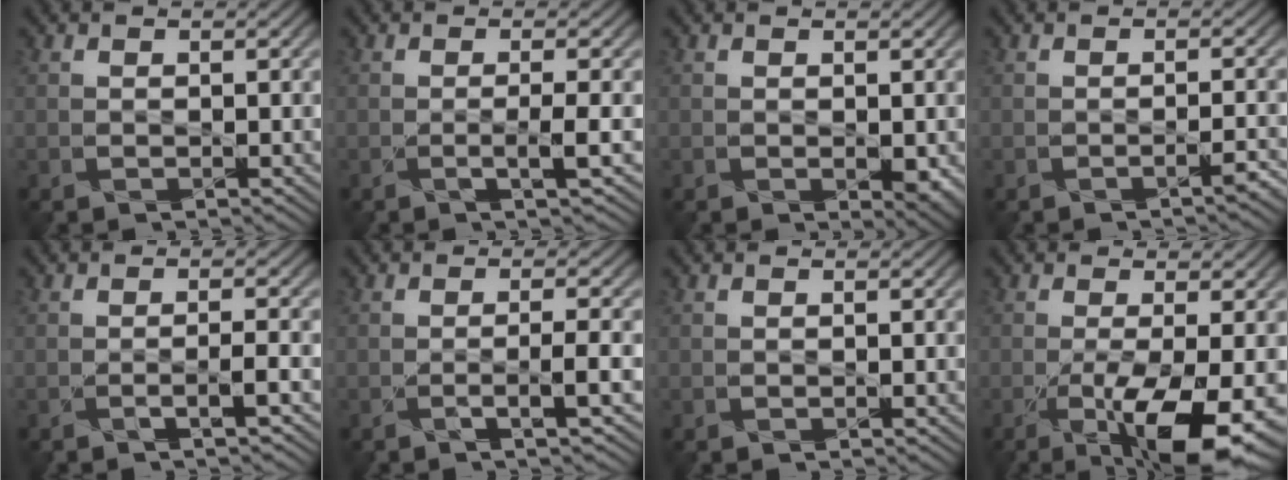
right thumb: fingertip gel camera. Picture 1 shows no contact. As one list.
[{"total": 2.1, "force": [-0.3, 0.3, 2.1], "torque": [-0.036, 0.002, -0.013]}, {"total": 1.8, "force": [-0.2, 0.8, 1.6], "torque": [-0.027, -0.007, 0.003]}, {"total": 1.8, "force": [-1.1, 0.3, 1.5], "torque": [-0.019, 0.005, -0.022]}, {"total": 1.9, "force": [-0.8, 0.2, 1.7], "torque": [-0.026, 0.005, -0.022]}, {"total": 2.7, "force": [-0.7, 0.3, 2.6], "torque": [-0.038, 0.004, -0.023]}, {"total": 0.0}, {"total": 9.3, "force": [-3.6, 2.2, 8.3], "torque": [-0.135, -0.010, -0.053]}]